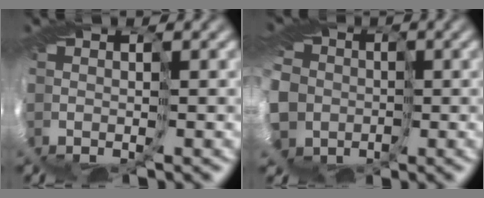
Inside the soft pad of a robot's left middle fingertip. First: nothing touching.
{"total": 14.5, "force": [-4.2, 13.2, 4.1], "torque": [-0.140, -0.034, -0.094]}